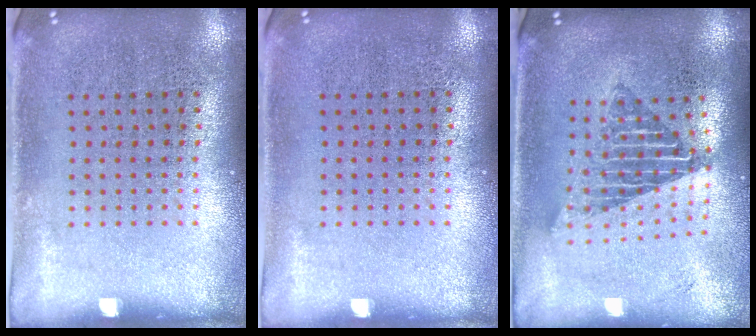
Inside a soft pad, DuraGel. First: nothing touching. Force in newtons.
{"total": 0.0}
{"total": 1.6, "press": 1.3, "slide": 0.9}